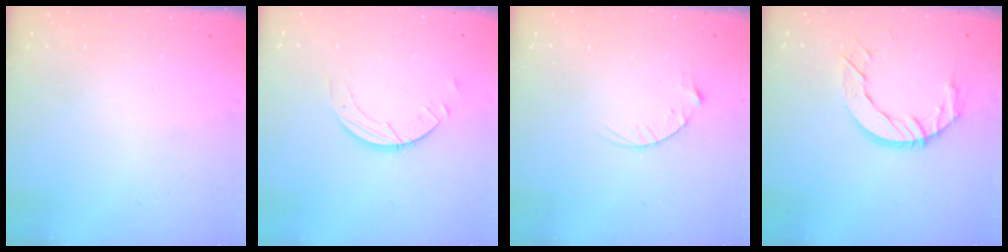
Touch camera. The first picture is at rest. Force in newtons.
{"total": 3.4, "press": 3.4, "slide": 0.3}
{"total": 3.5, "press": 3.5, "slide": 0.4}
{"total": 9.1, "press": 9.1, "slide": 0.5}